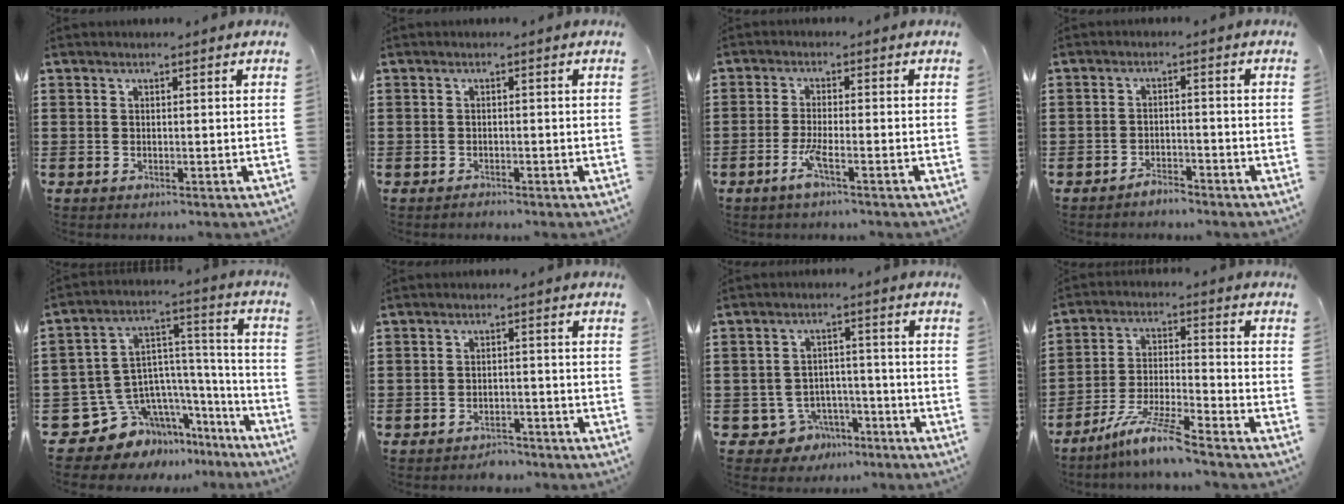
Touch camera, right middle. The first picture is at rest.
{"total": 0.7, "force": [-0.7, 0.2, 0.0], "torque": [-0.002, 0.001, -0.016]}
{"total": 3.4, "force": [-2.0, 0.1, 2.8], "torque": [-0.062, -0.005, -0.041]}
{"total": 2.4, "force": [-2.4, 0.4, 0.2], "torque": [-0.011, 0.003, -0.049]}
{"total": 8.9, "force": [-5.7, 6.6, 1.5], "torque": [-0.067, -0.015, -0.101]}
{"total": 2.3, "force": [-2.3, 0.5, -0.1], "torque": [-0.005, 0.003, -0.051]}
{"total": 4.8, "force": [-3.7, 2.9, 1.0], "torque": [-0.039, 0.010, -0.075]}
{"total": 8.2, "force": [-6.9, -0.1, 4.4], "torque": [-0.093, -0.012, -0.135]}